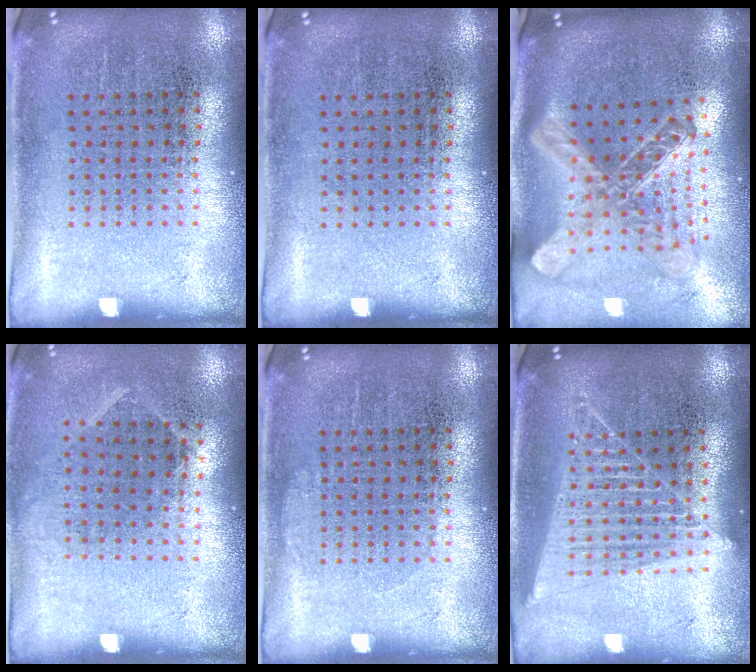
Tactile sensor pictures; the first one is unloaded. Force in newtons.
{"total": 0.0}
{"total": 2.7, "press": 2.0, "slide": 1.9}
{"total": 0.9, "press": 0.7, "slide": 0.7}
{"total": 0.6, "press": 0.5, "slide": 0.1}
{"total": 1.7, "press": 1.6, "slide": 0.7}